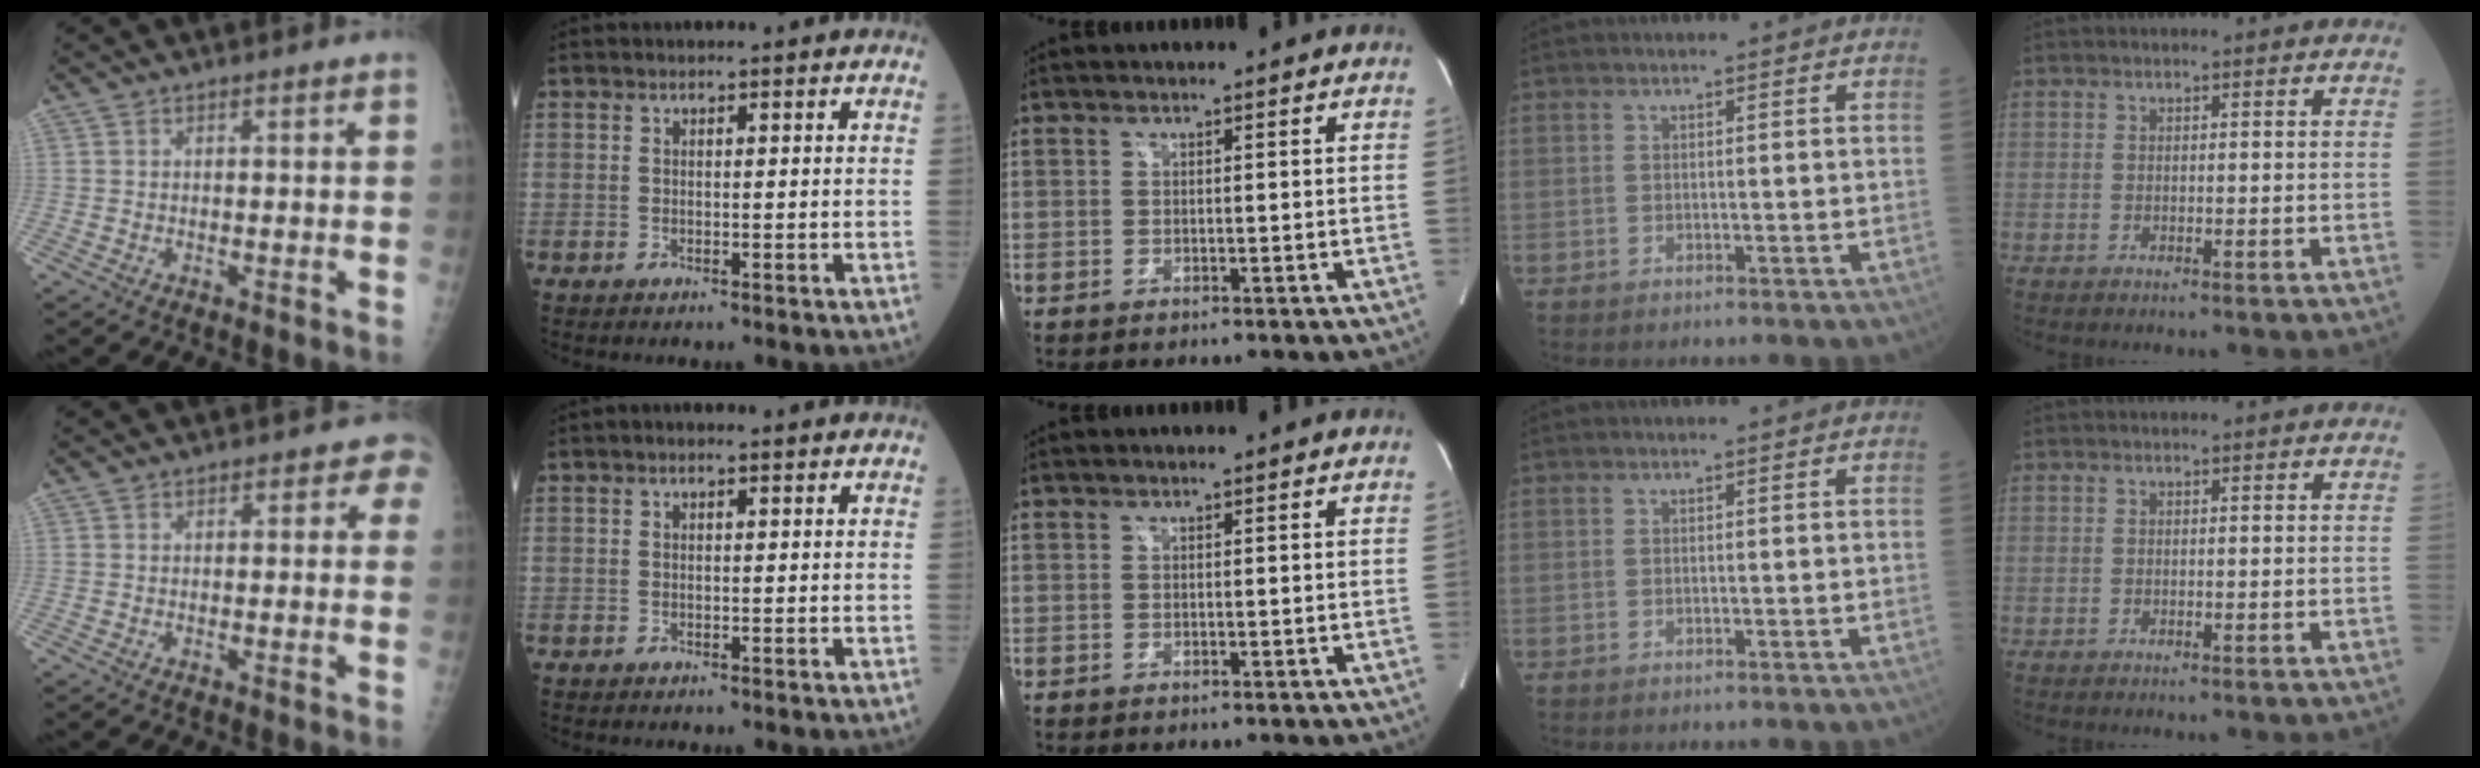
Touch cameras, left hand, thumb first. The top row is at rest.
{"thumb": {"total": 2.6, "force": [0.9, 1.8, 1.6], "torque": [0.015, 0.004, 0.000]}, "index": {"total": 0.8, "force": [0.2, 0.3, 0.7], "torque": [-0.014, 0.002, 0.001]}}